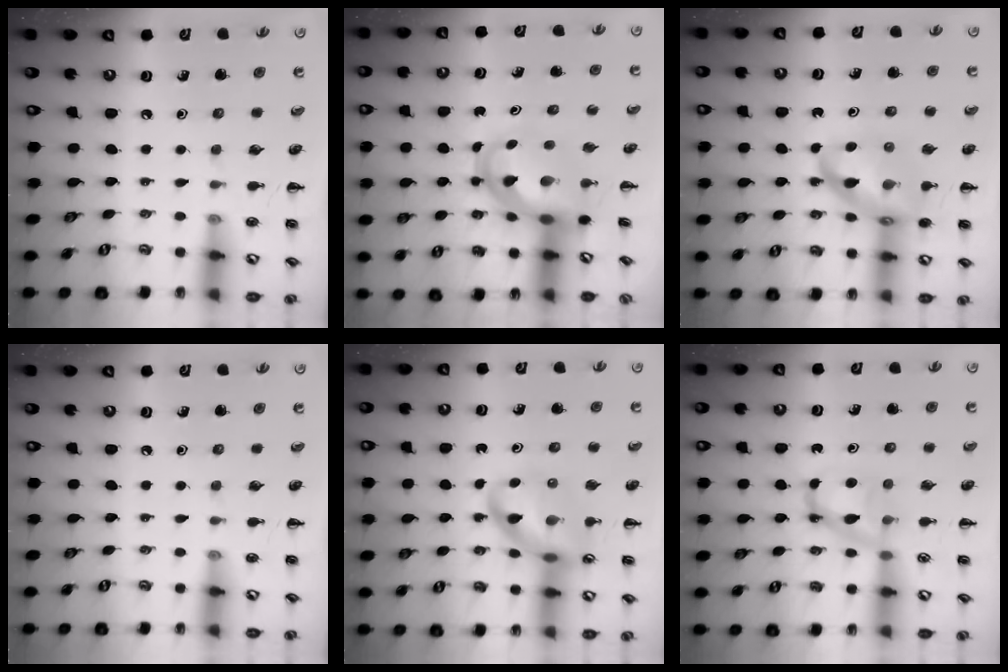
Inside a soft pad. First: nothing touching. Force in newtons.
{"total": 6.2, "press": 6.1, "slide": 1.4}
{"total": 15.1, "press": 14.6, "slide": 3.9}
{"total": 0.0}
{"total": 13.2, "press": 12.8, "slide": 3.3}
{"total": 6.3, "press": 6.3, "slide": 0.5}